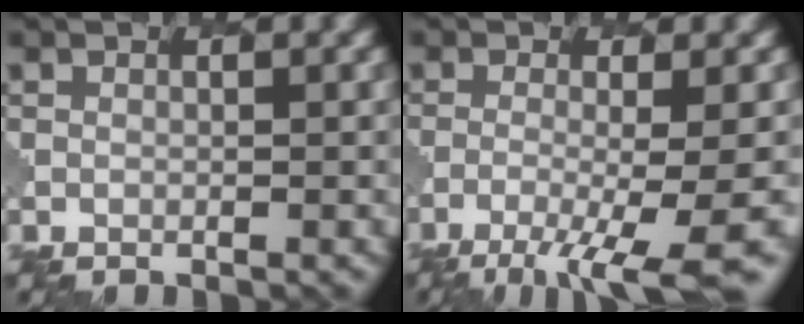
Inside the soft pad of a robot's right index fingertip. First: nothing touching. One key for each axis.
{"total": 7.3, "fx": -3.9, "fy": 1.5, "fz": 5.9, "tx": -0.087, "ty": -0.012, "tz": -0.066}